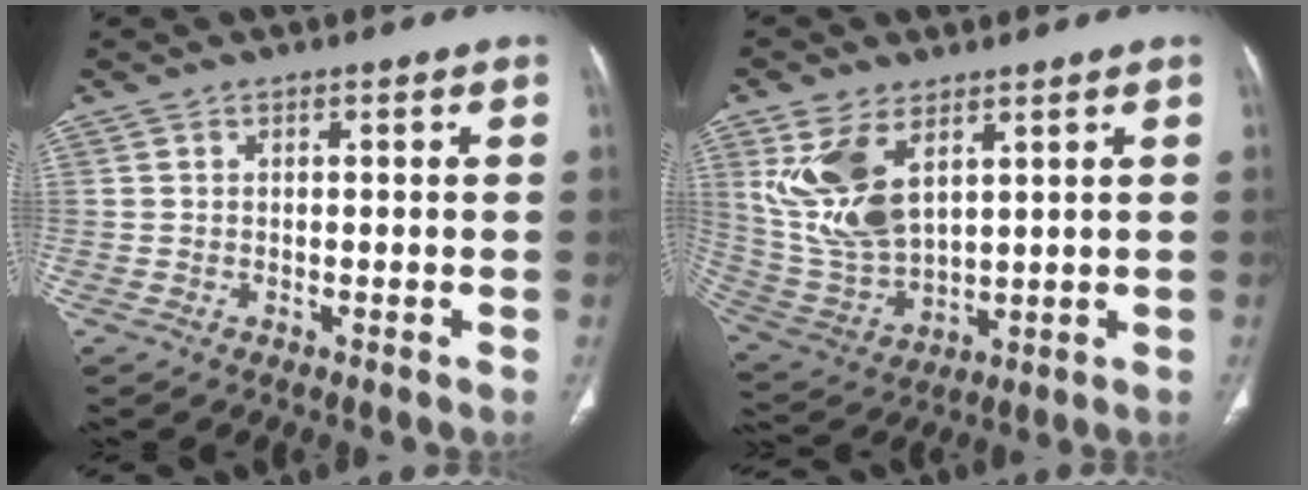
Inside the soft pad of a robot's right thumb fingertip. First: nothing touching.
{"total": 13.6, "force": [5.6, 7.2, 10.0], "torque": [-0.201, -0.022, 0.133]}